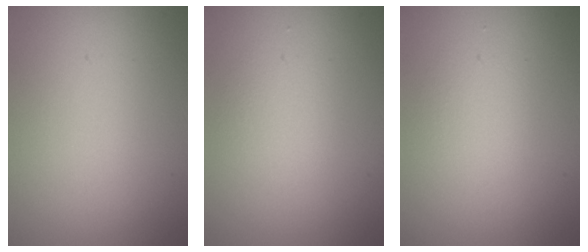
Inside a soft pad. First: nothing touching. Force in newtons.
{"total": 1.7, "press": 1.7, "slide": 0.2}
{"total": 1.5, "press": 1.5, "slide": 0.1}